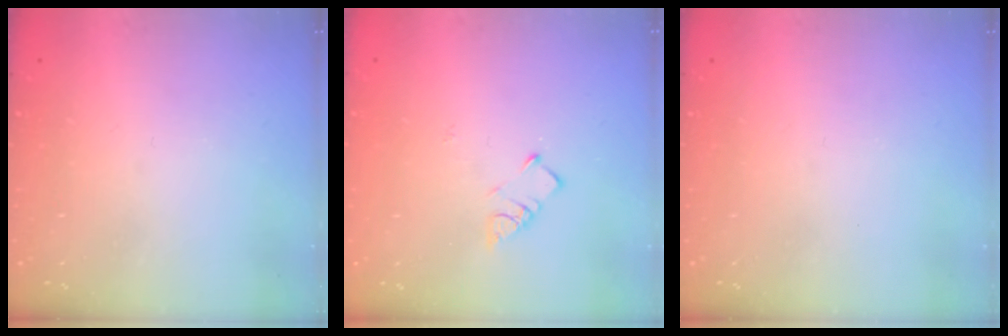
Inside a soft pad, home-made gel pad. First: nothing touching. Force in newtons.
{"total": 3.4, "press": 3.3, "slide": 0.5}
{"total": 0.0}